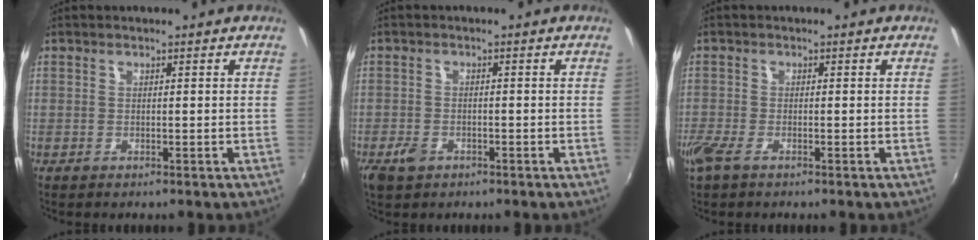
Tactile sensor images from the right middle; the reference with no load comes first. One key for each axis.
{"total": 3.6, "fx": -2.2, "fy": 2.3, "fz": 1.7, "tx": -0.042, "ty": -0.005, "tz": -0.040}
{"total": 3.3, "fx": -2.1, "fy": 1.1, "fz": 2.3, "tx": -0.055, "ty": -0.011, "tz": -0.043}